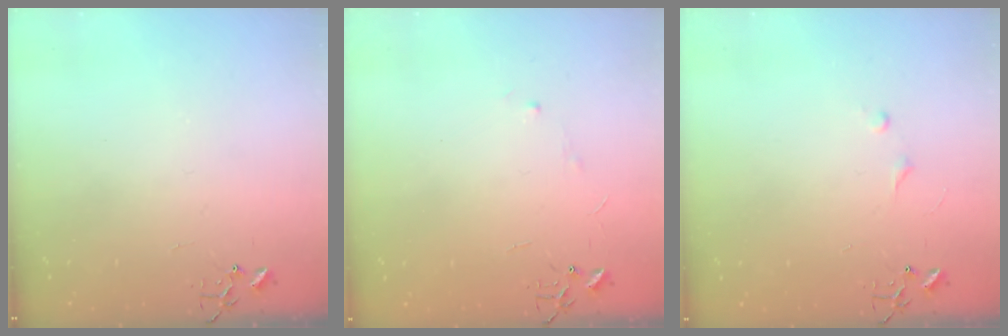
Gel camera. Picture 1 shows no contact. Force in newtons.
{"total": 3.2, "press": 3.2, "slide": 0.5}
{"total": 4.5, "press": 4.5, "slide": 0.6}